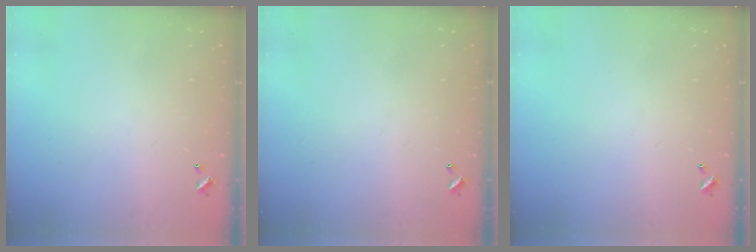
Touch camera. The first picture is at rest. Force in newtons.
{"total": 0.0}
{"total": 0.0}